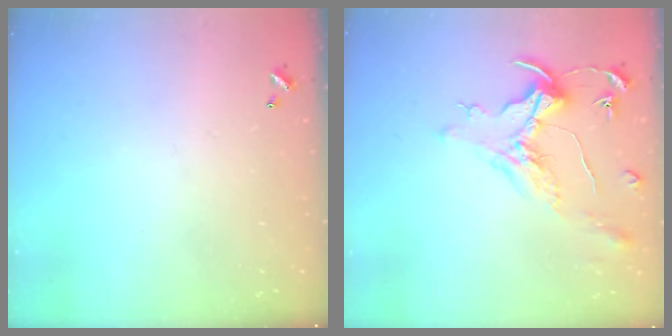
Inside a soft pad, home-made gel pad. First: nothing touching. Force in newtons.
{"total": 1.5, "press": 1.3, "slide": 0.7}